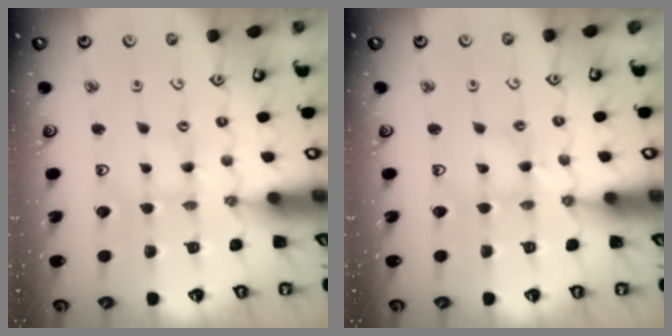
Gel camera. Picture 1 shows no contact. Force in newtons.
{"total": 2.2, "press": 2.2, "slide": 0.1}